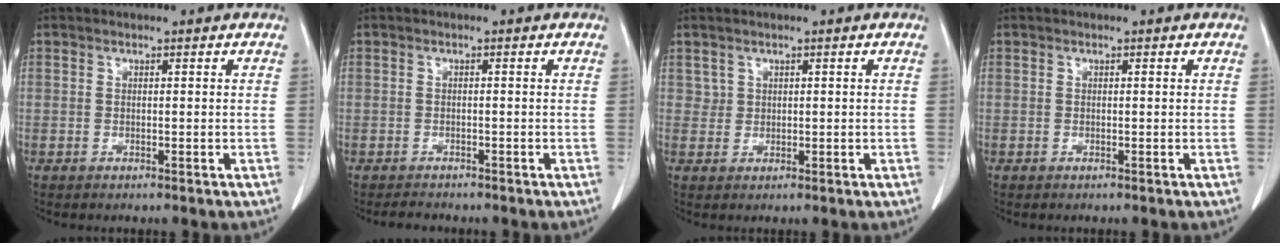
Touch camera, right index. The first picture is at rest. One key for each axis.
{"total": 1.1, "fx": -1.0, "fy": 0.3, "fz": 0.4, "tx": -0.012, "ty": -0.006, "tz": -0.014}
{"total": 1.3, "fx": 0.7, "fy": 1.1, "fz": 0.1, "tx": 0.009, "ty": 0.002, "tz": 0.009}
{"total": 0.0}